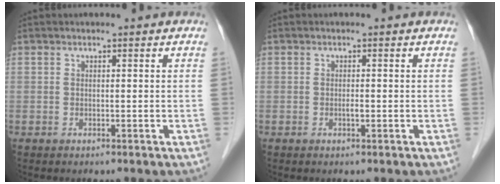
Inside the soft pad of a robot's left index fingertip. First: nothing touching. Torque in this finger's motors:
{"motor_torque": [0.18, 0.11, -0.02, 0.00]}